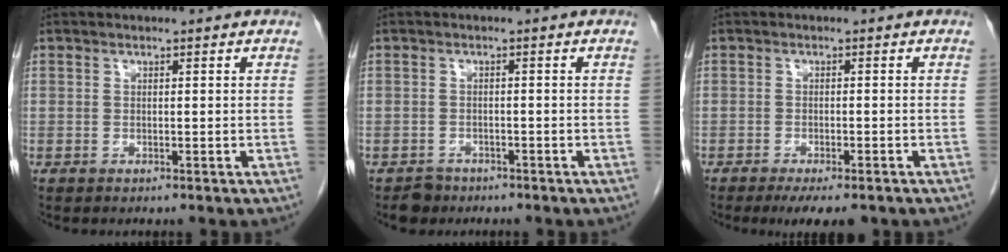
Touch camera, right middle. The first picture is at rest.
{"total": 2.0, "force": [-1.5, 1.3, 0.0], "torque": [-0.006, 0.005, -0.023]}
{"total": 6.0, "force": [-4.5, 1.5, 3.7], "torque": [-0.045, -0.009, -0.063]}